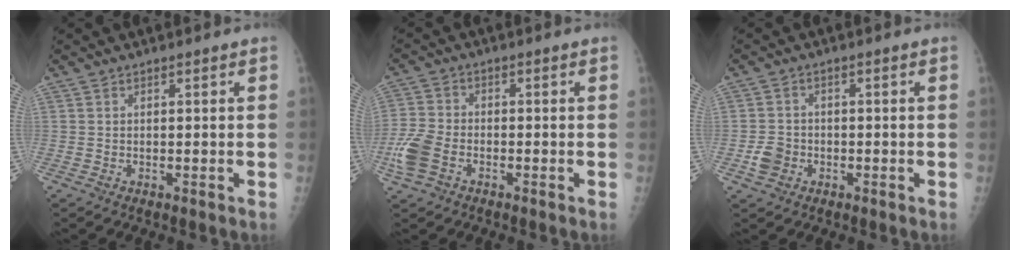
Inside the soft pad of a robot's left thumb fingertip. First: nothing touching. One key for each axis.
{"total": 7.1, "fx": -3.1, "fy": 4.7, "fz": 4.3, "tx": -0.111, "ty": 0.010, "tz": -0.063}
{"total": 3.7, "fx": -1.6, "fy": 3.1, "fz": 1.3, "tx": -0.017, "ty": 0.012, "tz": -0.028}